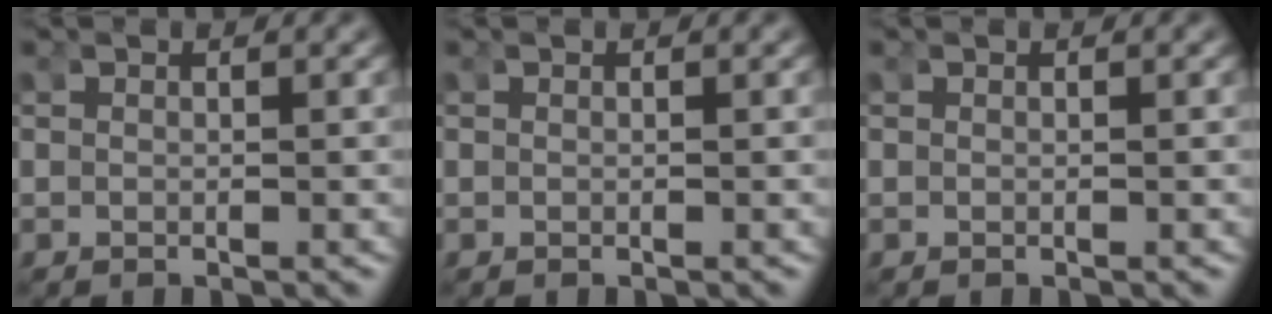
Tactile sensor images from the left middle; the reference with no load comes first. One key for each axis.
{"total": 0.0}
{"total": 0.0}